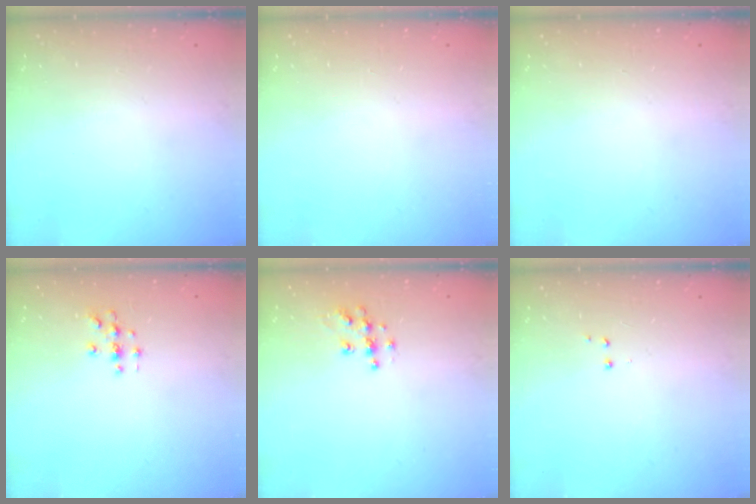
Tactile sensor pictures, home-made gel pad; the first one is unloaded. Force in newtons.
{"total": 0.0}
{"total": 0.0}
{"total": 2.7, "press": 2.7, "slide": 0.3}
{"total": 7.8, "press": 7.8, "slide": 0.2}
{"total": 2.8, "press": 2.7, "slide": 0.5}